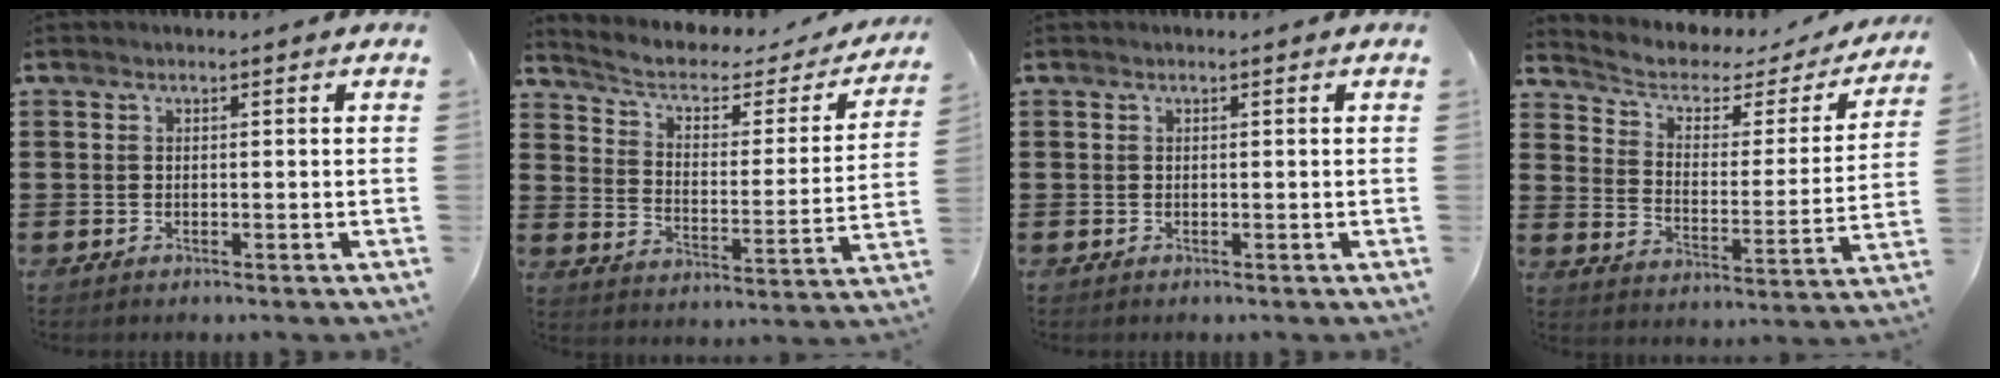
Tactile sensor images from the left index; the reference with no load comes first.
{"total": 4.1, "force": [2.4, 2.1, 2.5], "torque": [-0.065, -0.016, 0.033]}
{"total": 0.0}
{"total": 3.7, "force": [2.5, 2.1, 1.9], "torque": [-0.056, -0.017, 0.033]}